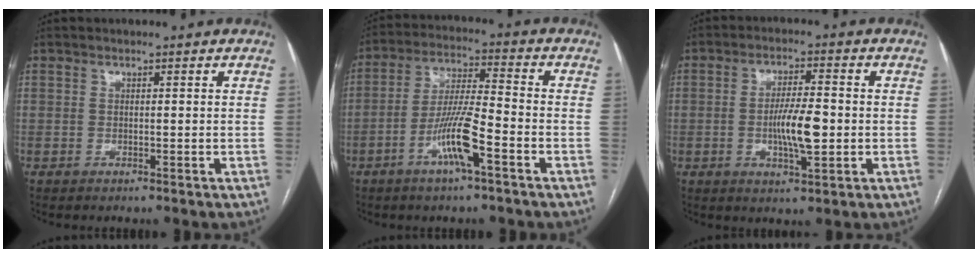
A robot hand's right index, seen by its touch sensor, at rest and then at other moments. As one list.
[{"total": 9.4, "force": [-4.4, 0.7, 8.3], "torque": [-0.166, 0.001, -0.085]}, {"total": 7.1, "force": [-1.1, 1.5, 6.9], "torque": [-0.127, -0.002, -0.019]}]